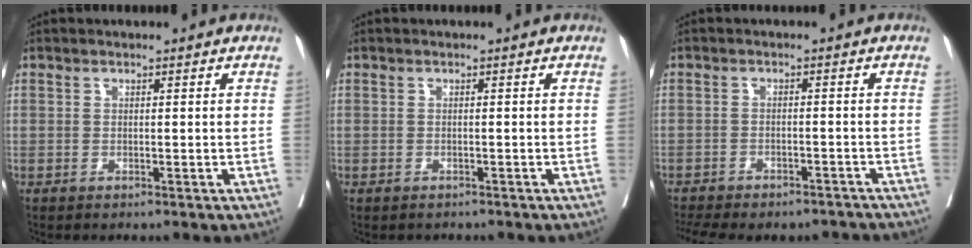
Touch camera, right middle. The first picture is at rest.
{"total": 1.5, "force": [-1.2, 0.8, -0.1], "torque": [-0.005, 0.002, -0.019]}
{"total": 13.3, "force": [-11.6, 4.5, 4.6], "torque": [-0.100, 0.008, -0.149]}